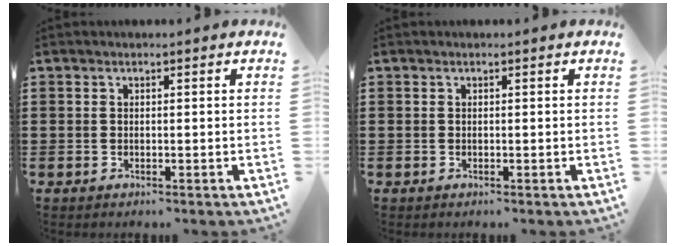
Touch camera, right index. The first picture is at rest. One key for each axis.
{"total": 0.0}